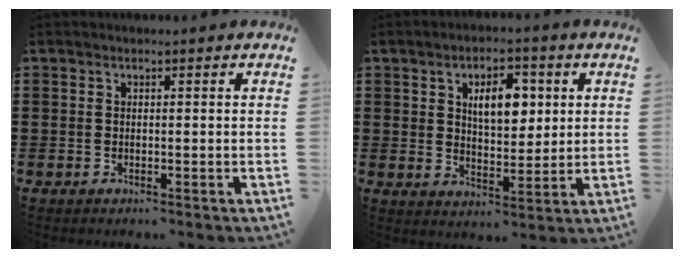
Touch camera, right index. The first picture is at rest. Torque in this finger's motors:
{"motor_torque": [0.37, 0.14, 0.24, 0.13]}